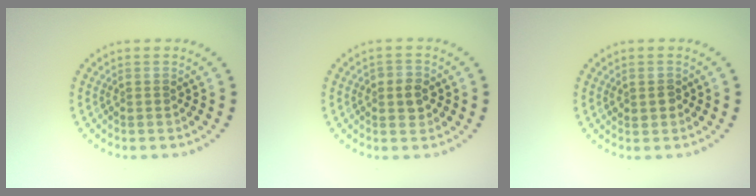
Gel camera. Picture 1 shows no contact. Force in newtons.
{"total": 2.1, "press": 2.0, "slide": 0.5}
{"total": 1.3, "press": 1.3, "slide": 0.2}